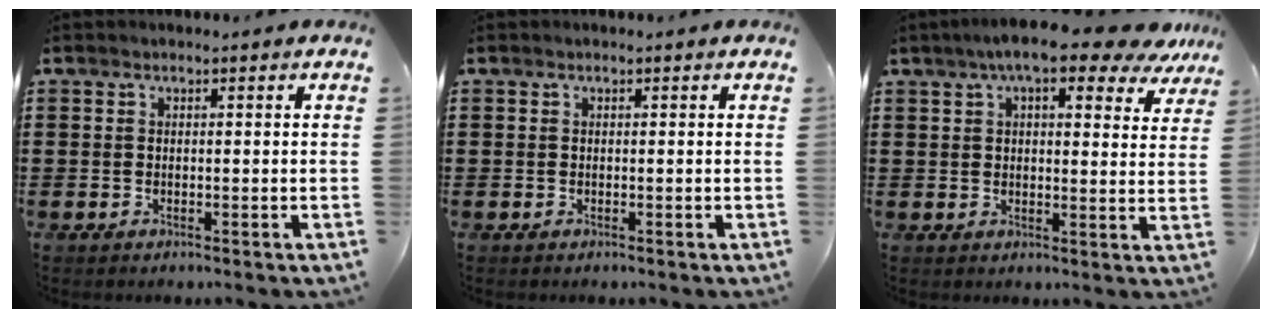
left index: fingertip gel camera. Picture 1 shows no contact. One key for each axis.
{"total": 0.0}
{"total": 8.7, "fx": 6.5, "fy": 2.1, "fz": 5.4, "tx": -0.098, "ty": -0.015, "tz": 0.112}